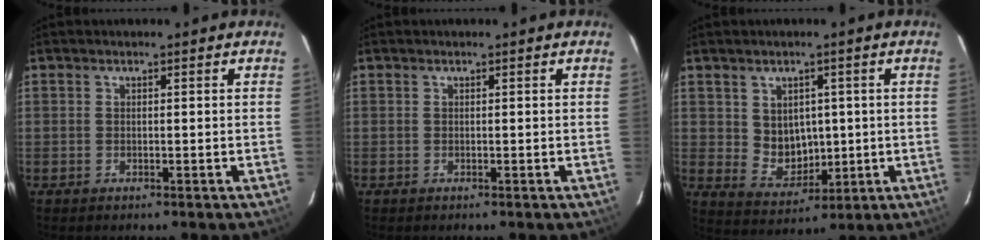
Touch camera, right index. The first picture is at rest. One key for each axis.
{"total": 0.0}
{"total": 7.0, "fx": 1.0, "fy": 5.9, "fz": 3.5, "tx": -0.062, "ty": -0.002, "tz": 0.039}